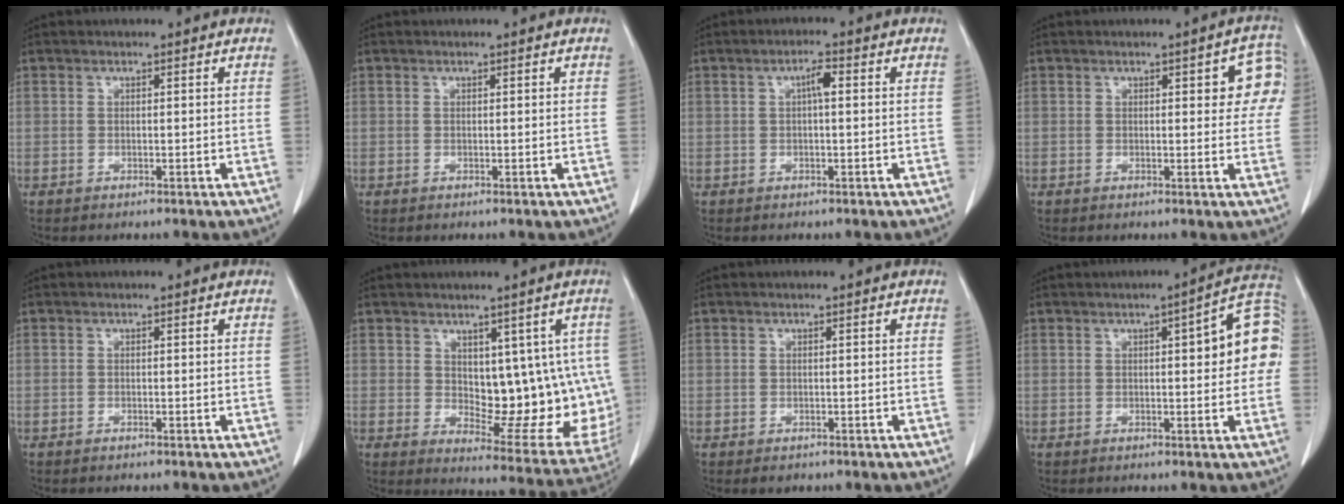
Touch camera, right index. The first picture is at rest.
{"total": 0.0}
{"total": 2.4, "force": [0.4, 0.5, 2.3], "torque": [-0.041, 0.005, 0.007]}
{"total": 5.8, "force": [1.9, 2.3, 5.0], "torque": [-0.037, 0.013, 0.014]}
{"total": 0.0}
{"total": 14.4, "force": [1.5, 7.4, 12.2], "torque": [-0.138, -0.006, 0.039]}
{"total": 1.1, "force": [-0.7, 0.8, 0.4], "torque": [-0.005, 0.001, -0.004]}
{"total": 9.9, "force": [1.2, 2.4, 9.6], "torque": [-0.111, 0.027, 0.009]}